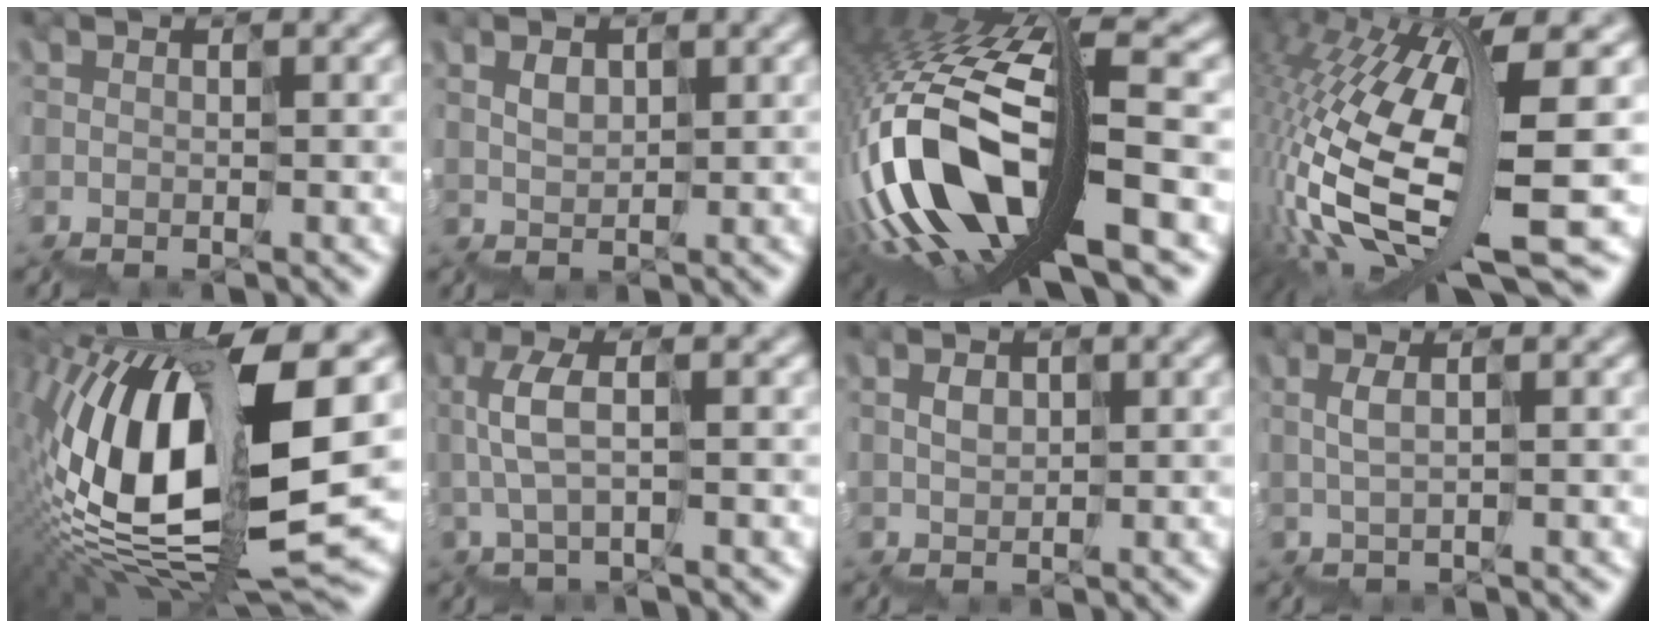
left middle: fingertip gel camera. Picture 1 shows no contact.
{"total": 1.4, "force": [0.9, -0.1, -1.1], "torque": [0.000, 0.019, 0.019]}
{"total": 13.6, "force": [-3.0, 4.7, 12.5], "torque": [-0.278, 0.015, -0.042]}
{"total": 14.1, "force": [-1.2, 3.5, 13.6], "torque": [-0.307, -0.017, -0.001]}
{"total": 14.6, "force": [0.3, 6.5, 13.0], "torque": [-0.277, 0.027, 0.009]}
{"total": 1.9, "force": [0.7, 0.3, 1.7], "torque": [-0.057, 0.018, 0.012]}
{"total": 0.8, "force": [0.5, 0.2, -0.7], "torque": [-0.004, 0.016, 0.010]}
{"total": 0.7, "force": [0.6, -0.3, -0.1], "torque": [-0.010, 0.016, 0.009]}